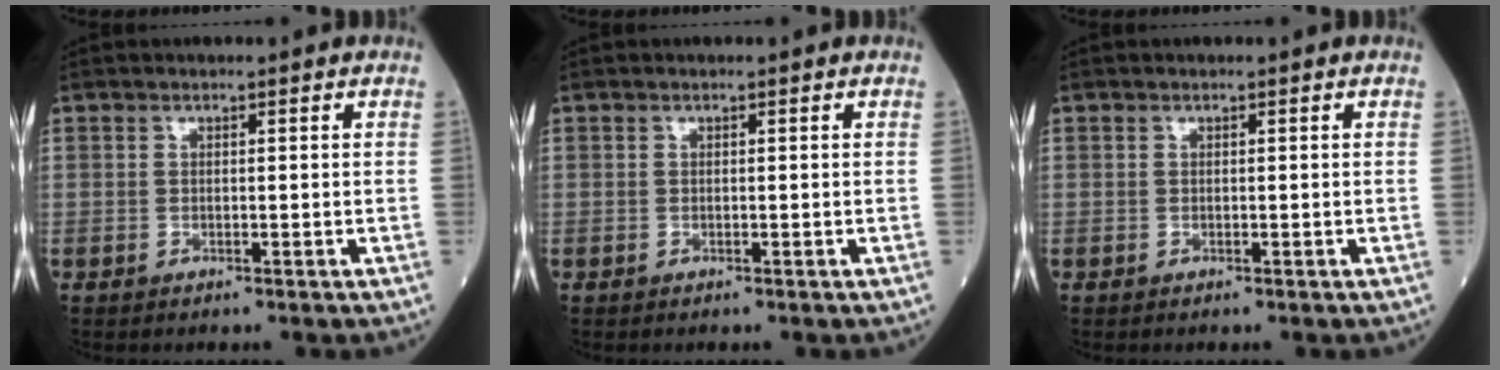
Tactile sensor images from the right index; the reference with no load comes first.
{"total": 0.0}
{"total": 0.0}